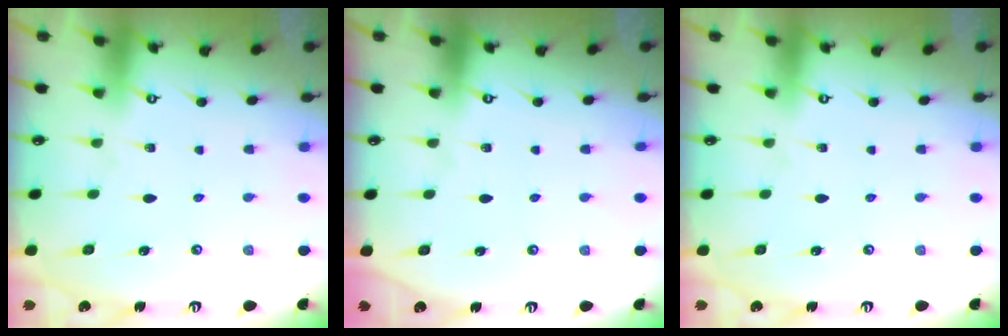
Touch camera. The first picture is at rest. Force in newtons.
{"total": 0.0}
{"total": 0.0}